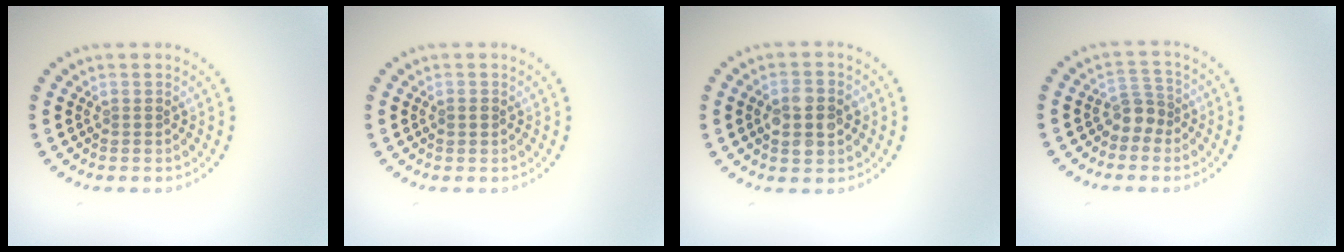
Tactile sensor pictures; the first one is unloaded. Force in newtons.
{"total": 0.8, "press": 0.8, "slide": 0.1}
{"total": 3.7, "press": 3.7, "slide": 0.2}
{"total": 2.2, "press": 1.7, "slide": 1.4}